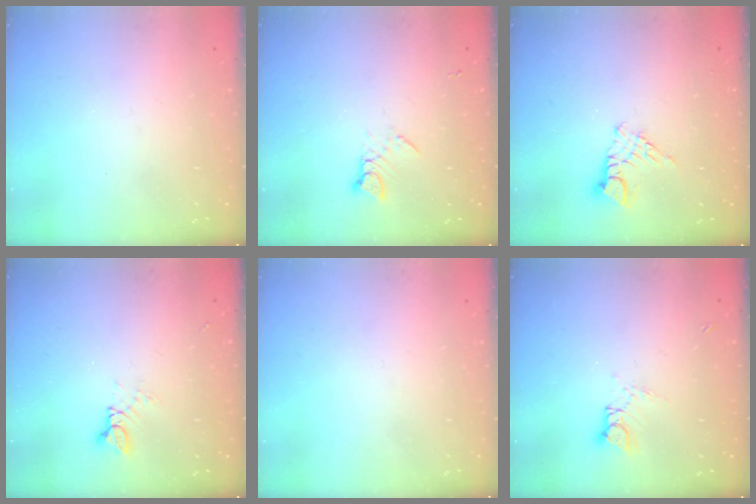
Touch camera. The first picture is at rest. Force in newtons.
{"total": 3.6, "press": 3.6, "slide": 0.5}
{"total": 6.7, "press": 6.7, "slide": 0.6}
{"total": 4.1, "press": 4.1, "slide": 0.2}
{"total": 0.0}
{"total": 4.4, "press": 4.4, "slide": 0.3}